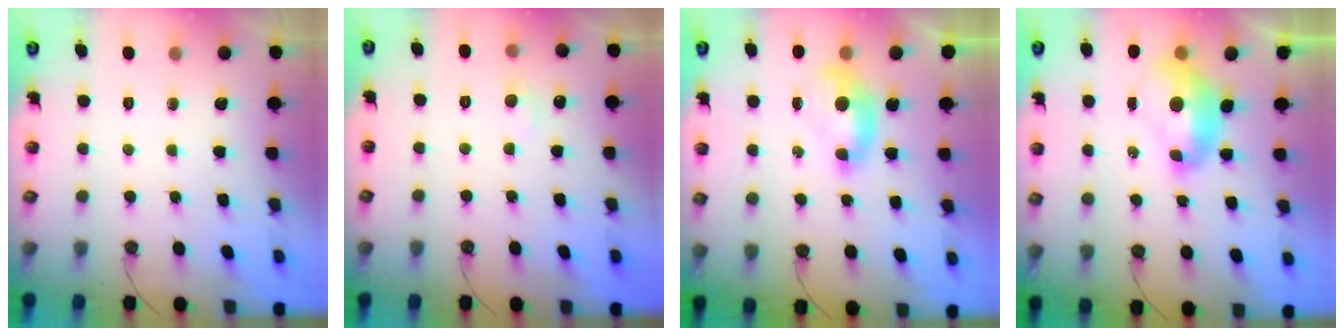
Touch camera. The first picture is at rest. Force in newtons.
{"total": 1.5, "press": 1.4, "slide": 0.6}
{"total": 1.0, "press": 0.8, "slide": 0.6}
{"total": 2.6, "press": 2.5, "slide": 0.6}